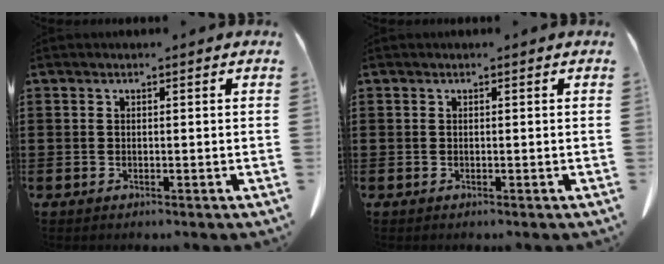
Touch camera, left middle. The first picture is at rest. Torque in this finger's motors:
{"motor_torque": [0.00, 0.00, 0.00, 0.00]}